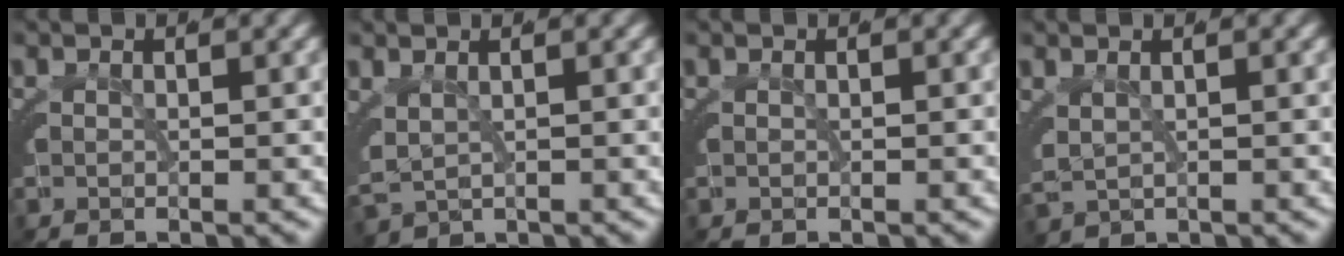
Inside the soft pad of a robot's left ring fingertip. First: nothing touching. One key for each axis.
{"total": 2.4, "fx": 0.7, "fy": 1.7, "fz": 1.4, "tx": -0.051, "ty": -0.020, "tz": 0.031}
{"total": 0.0}
{"total": 1.6, "fx": 0.9, "fy": 0.9, "fz": 1.0, "tx": -0.035, "ty": -0.014, "tz": 0.031}